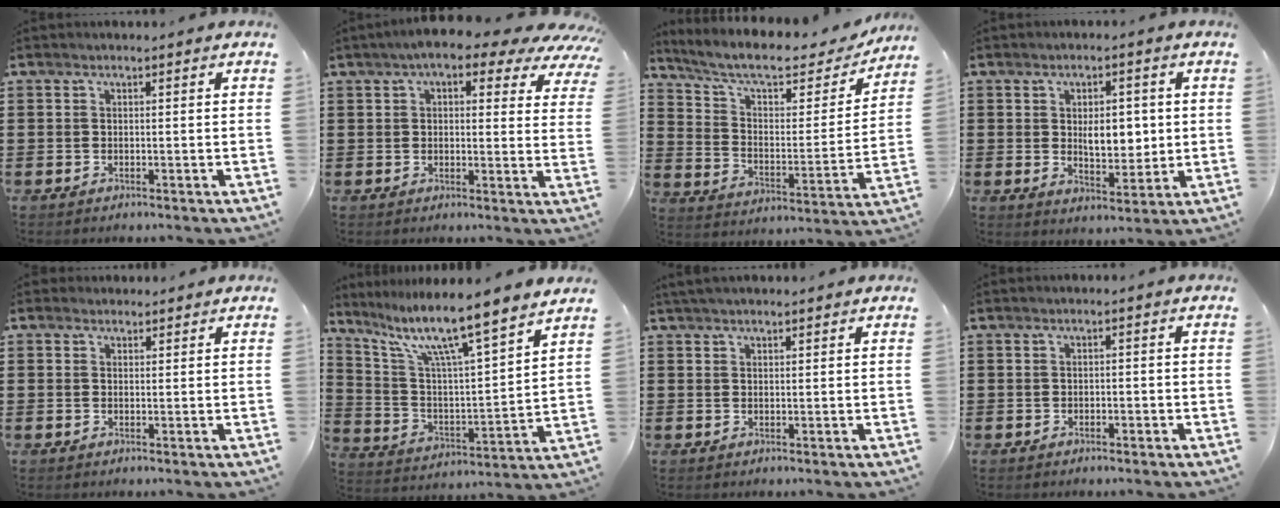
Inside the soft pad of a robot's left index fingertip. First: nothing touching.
{"total": 6.9, "force": [4.8, 2.0, 4.5], "torque": [-0.079, -0.017, 0.078]}
{"total": 8.8, "force": [7.2, 1.9, 4.7], "torque": [-0.113, -0.041, 0.120]}
{"total": 6.1, "force": [0.8, 3.1, 5.2], "torque": [-0.074, -0.005, 0.003]}
{"total": 1.3, "force": [1.0, 0.8, 0.0], "torque": [-0.003, 0.006, 0.020]}
{"total": 10.3, "force": [8.0, 0.0, 6.4], "torque": [-0.146, -0.060, 0.125]}
{"total": 1.6, "force": [1.4, 0.5, 0.6], "torque": [-0.013, 0.003, 0.028]}
{"total": 0.9, "force": [-0.8, 0.3, 0.2], "torque": [-0.008, 0.001, -0.017]}